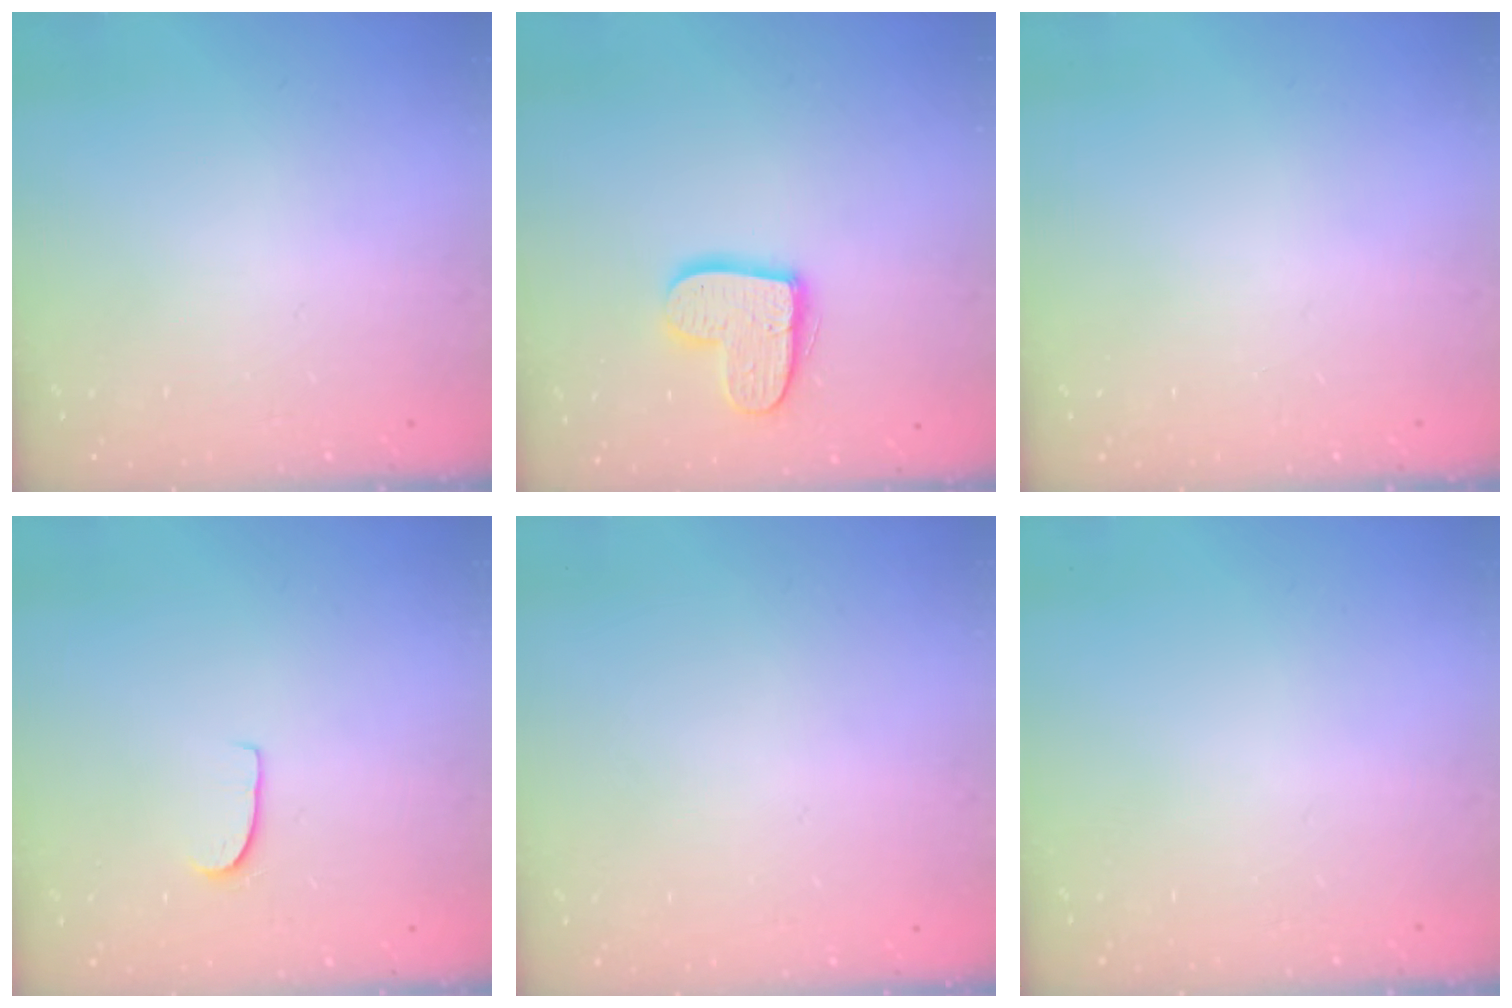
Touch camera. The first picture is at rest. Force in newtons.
{"total": 13.1, "press": 13.1, "slide": 0.9}
{"total": 0.0}
{"total": 5.1, "press": 5.1, "slide": 0.4}
{"total": 0.0}
{"total": 0.0}